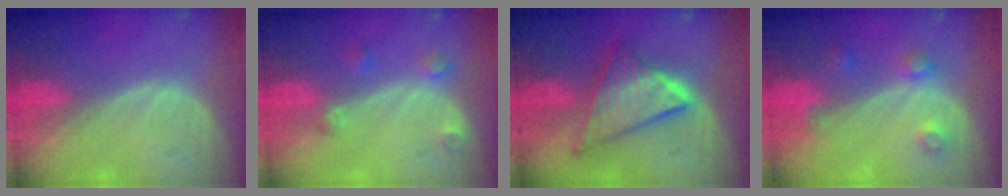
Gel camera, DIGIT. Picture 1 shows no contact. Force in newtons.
{"total": 2.6, "press": 2.6, "slide": 0.4}
{"total": 9.1, "press": 9.1, "slide": 0.6}
{"total": 3.7, "press": 3.4, "slide": 1.4}